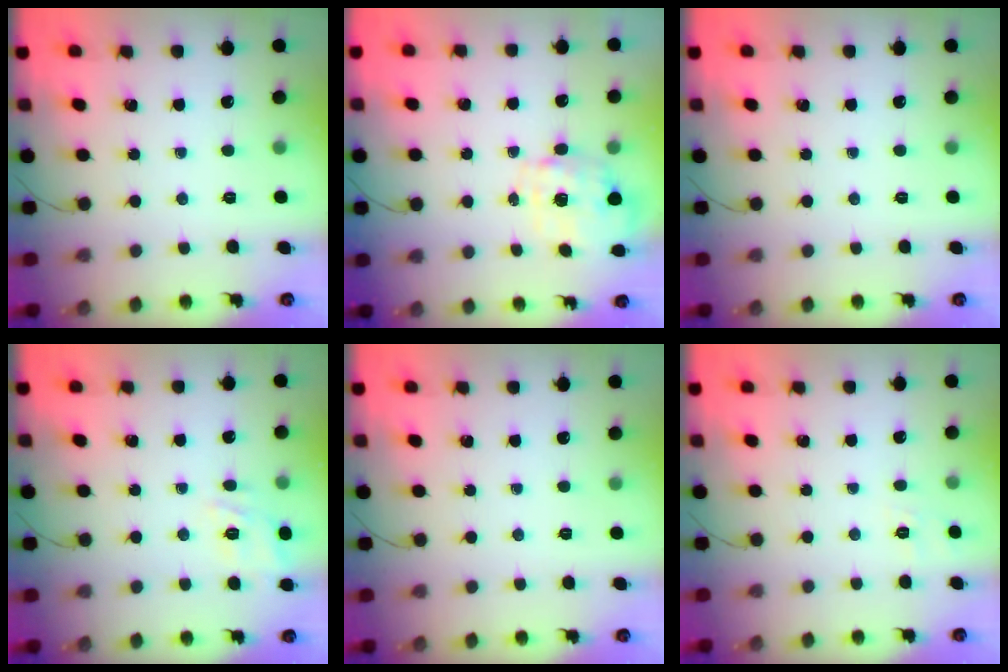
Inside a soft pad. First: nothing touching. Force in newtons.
{"total": 4.1, "press": 3.9, "slide": 1.3}
{"total": 0.0}
{"total": 3.5, "press": 3.2, "slide": 1.4}
{"total": 0.0}
{"total": 7.8, "press": 7.5, "slide": 2.2}